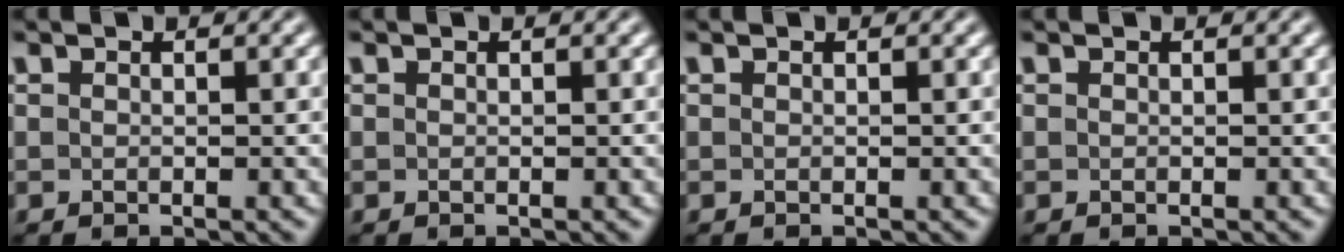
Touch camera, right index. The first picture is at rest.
{"total": 0.0}
{"total": 0.0}
{"total": 0.0}